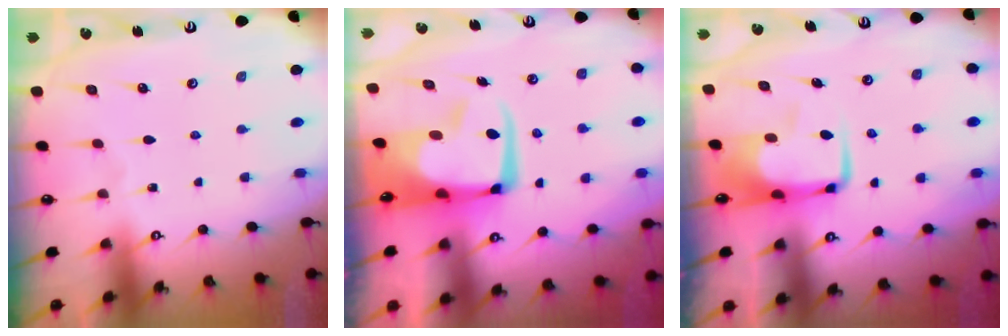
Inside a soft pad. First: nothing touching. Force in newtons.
{"total": 6.3, "press": 6.2, "slide": 1.0}
{"total": 7.1, "press": 7.0, "slide": 1.4}